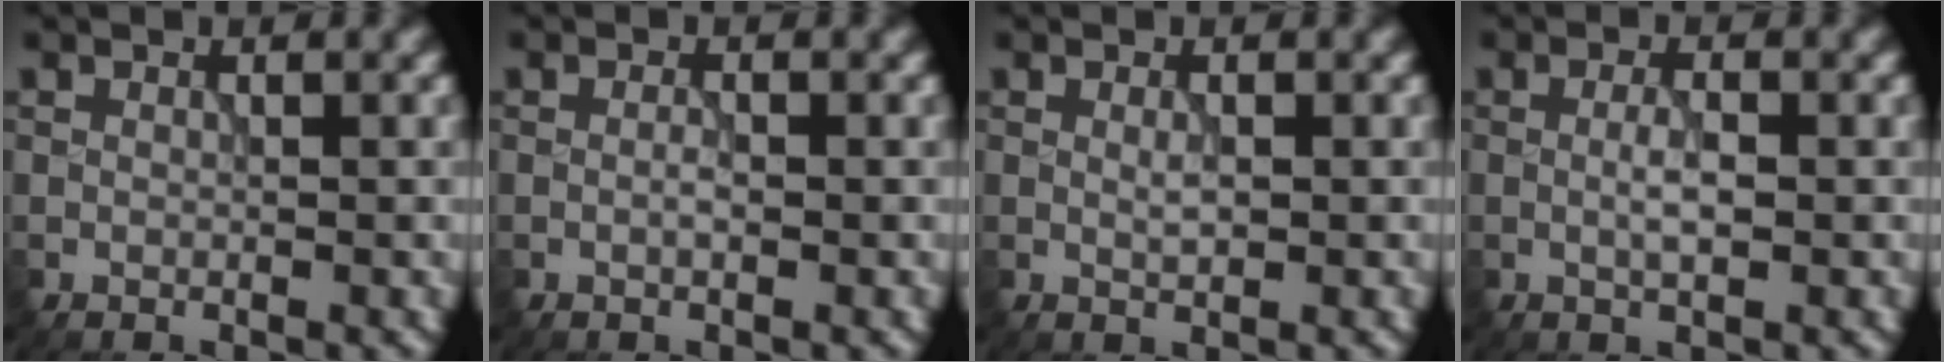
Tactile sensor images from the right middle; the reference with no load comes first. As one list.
[{"total": 0.8, "force": [-0.2, 0.2, 0.7], "torque": [-0.015, -0.001, -0.004]}, {"total": 0.9, "force": [0.1, 0.3, 0.8], "torque": [-0.018, -0.002, 0.002]}, {"total": 1.9, "force": [-0.2, 0.5, 1.8], "torque": [-0.035, 0.002, -0.005]}]